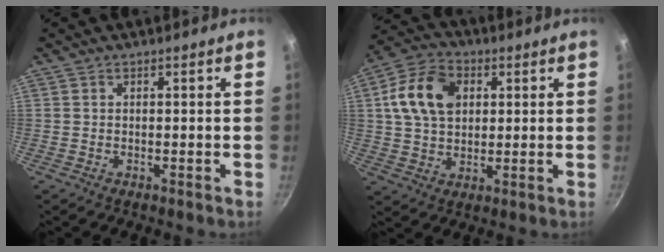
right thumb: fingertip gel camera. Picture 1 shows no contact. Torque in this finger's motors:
{"motor_torque": [-0.64, 0.93, 0.00, 0.05, 0.22]}